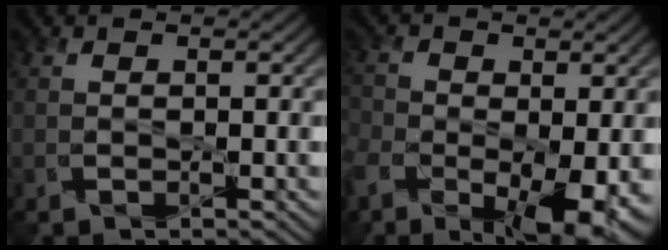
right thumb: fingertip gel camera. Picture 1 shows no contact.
{"total": 12.4, "force": [-4.5, 7.1, 9.1], "torque": [-0.182, -0.036, -0.071]}